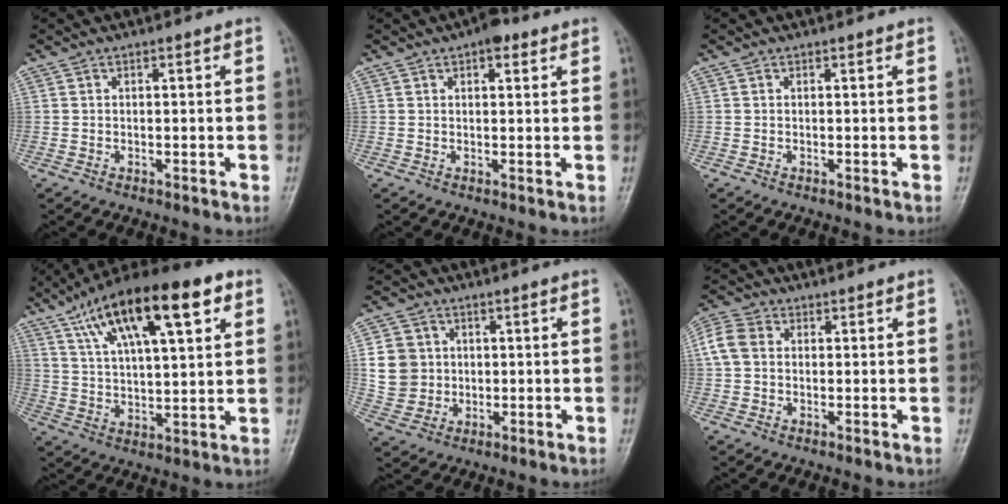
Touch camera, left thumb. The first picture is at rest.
{"total": 4.0, "force": [2.2, 1.9, 2.8], "torque": [-0.025, -0.002, 0.025]}
{"total": 0.0}
{"total": 21.4, "force": [10.5, 7.1, 17.2], "torque": [-0.271, -0.003, 0.177]}
{"total": 7.9, "force": [1.2, 7.4, 2.7], "torque": [-0.028, -0.001, 0.024]}
{"total": 5.9, "force": [1.1, 4.6, 3.6], "torque": [-0.079, 0.017, 0.016]}